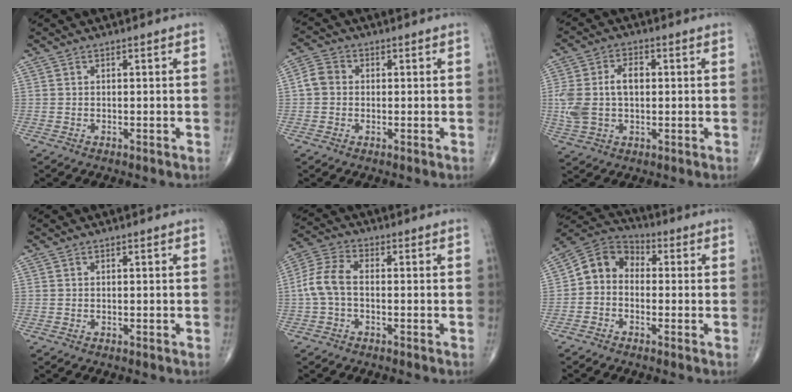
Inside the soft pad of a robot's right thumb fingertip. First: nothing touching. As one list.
[{"total": 3.9, "force": [0.0, 3.4, 2.0], "torque": [-0.032, 0.010, -0.008]}, {"total": 9.9, "force": [0.4, 6.2, 7.7], "torque": [-0.162, 0.020, 0.014]}, {"total": 0.0}, {"total": 6.6, "force": [-0.8, 3.8, 5.4], "torque": [-0.123, 0.021, -0.024]}, {"total": 7.9, "force": [-0.7, 6.4, 4.6], "torque": [-0.060, 0.031, -0.034]}]